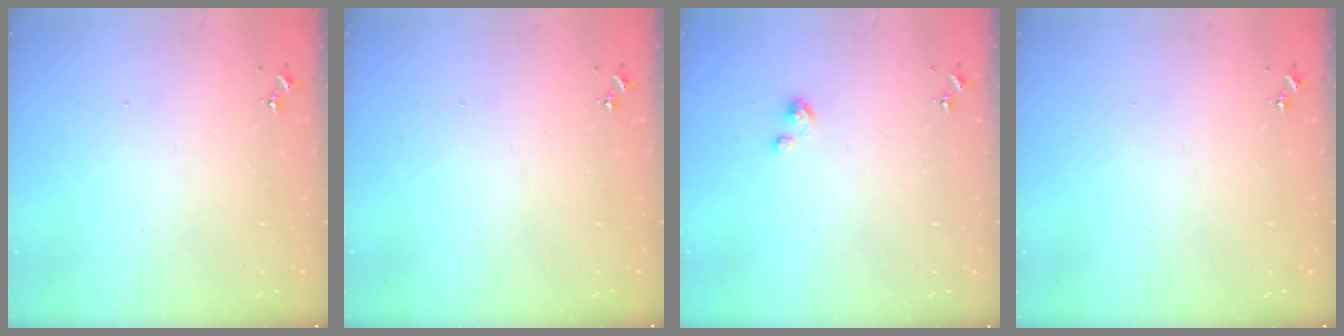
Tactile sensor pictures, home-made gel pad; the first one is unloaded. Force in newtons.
{"total": 0.0}
{"total": 4.3, "press": 4.2, "slide": 0.3}
{"total": 0.0}